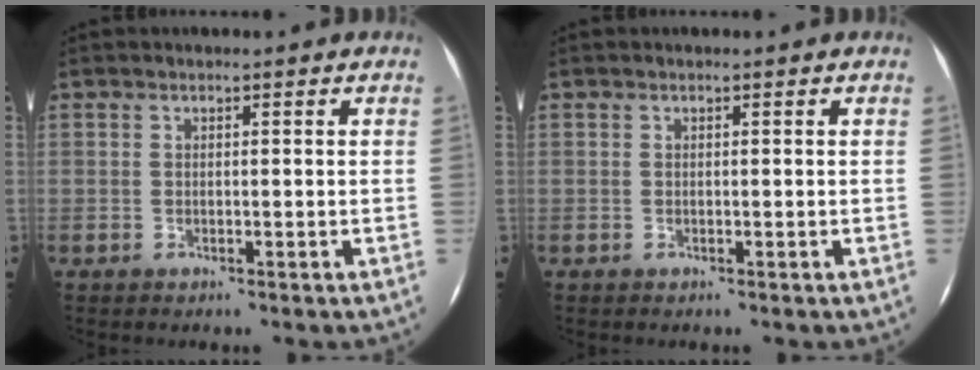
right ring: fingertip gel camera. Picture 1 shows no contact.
{"total": 0.0}